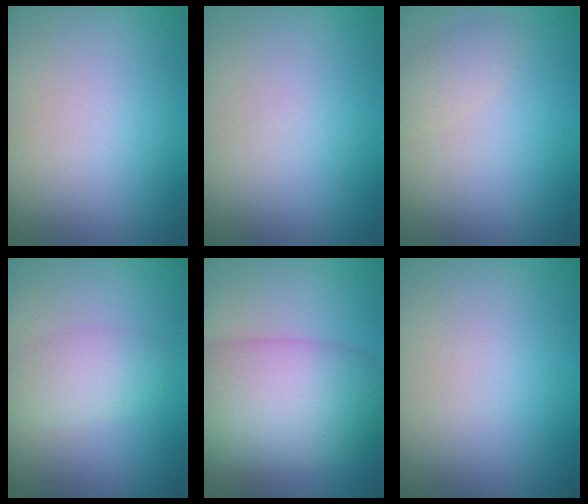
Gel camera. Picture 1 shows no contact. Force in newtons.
{"total": 0.0}
{"total": 1.5, "press": 1.5, "slide": 0.1}
{"total": 2.7, "press": 2.7, "slide": 0.1}
{"total": 10.3, "press": 10.3, "slide": 0.2}
{"total": 0.0}